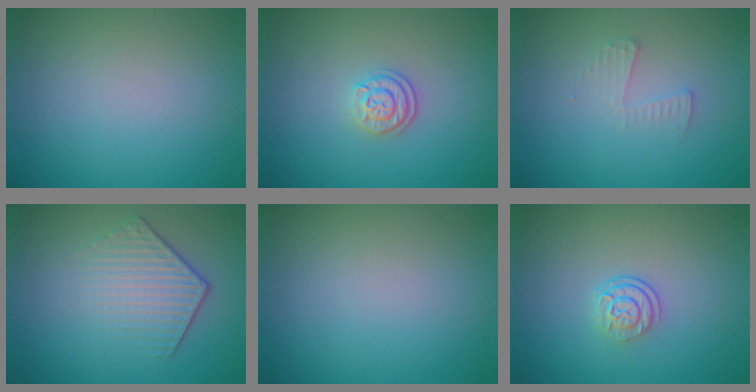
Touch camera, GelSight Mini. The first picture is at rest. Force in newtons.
{"total": 2.3, "press": 1.9, "slide": 1.2}
{"total": 1.4, "press": 1.4, "slide": 0.1}
{"total": 4.0, "press": 2.9, "slide": 2.7}
{"total": 0.0}
{"total": 2.5, "press": 1.8, "slide": 1.8}